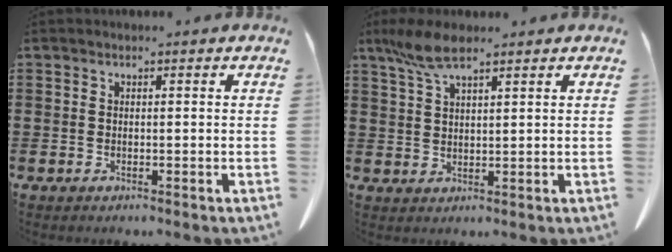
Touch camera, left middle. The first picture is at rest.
{"total": 5.7, "force": [3.7, 1.4, 4.1], "torque": [-0.096, -0.001, 0.067]}